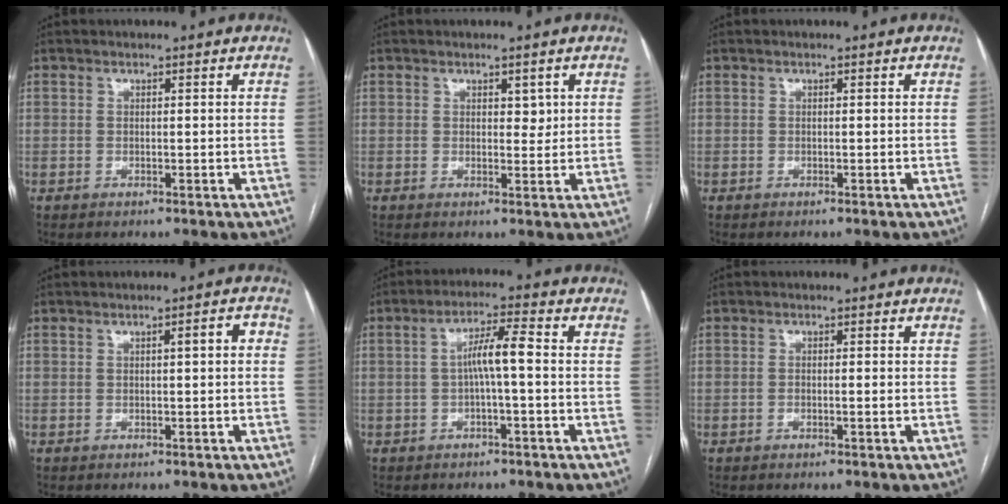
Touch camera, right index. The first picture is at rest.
{"total": 1.8, "force": [0.8, 1.0, 1.3], "torque": [-0.015, -0.005, 0.012]}
{"total": 0.0}
{"total": 2.4, "force": [0.2, 0.5, 2.3], "torque": [-0.032, 0.009, 0.003]}
{"total": 5.3, "force": [-0.3, 0.3, 5.3], "torque": [-0.093, 0.017, -0.004]}
{"total": 1.4, "force": [-0.2, 0.2, 1.4], "torque": [-0.026, 0.003, -0.002]}